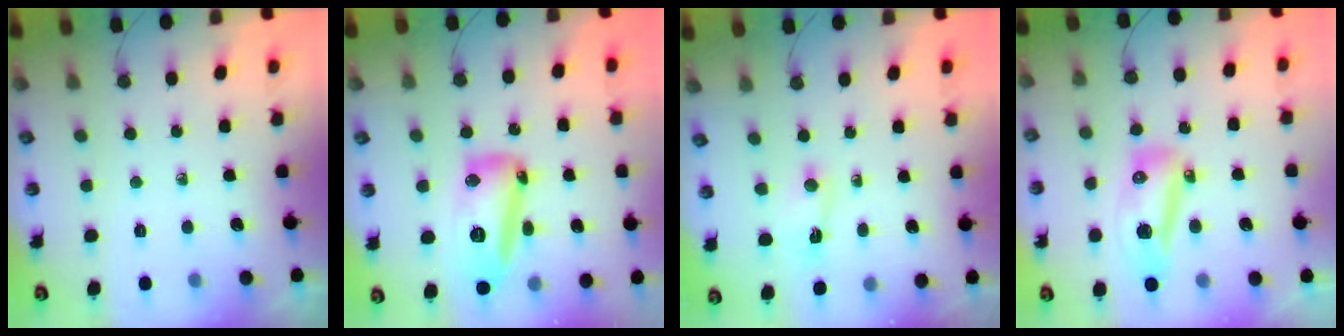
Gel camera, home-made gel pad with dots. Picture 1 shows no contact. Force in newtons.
{"total": 28.9, "press": 21.0, "slide": 19.9}
{"total": 1.4, "press": 1.4, "slide": 0.3}
{"total": 11.8, "press": 11.6, "slide": 2.3}